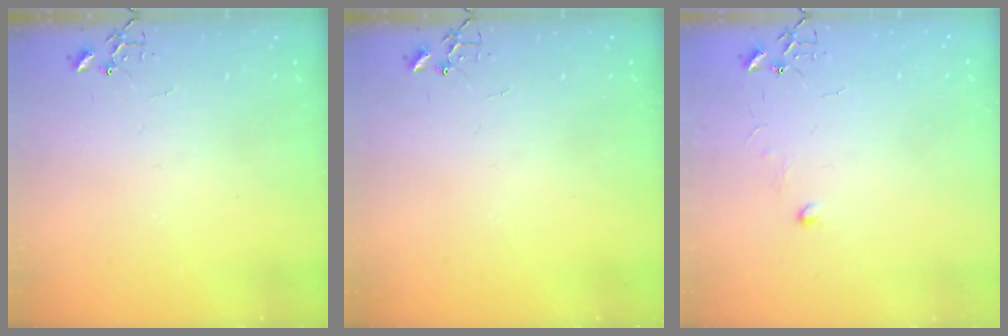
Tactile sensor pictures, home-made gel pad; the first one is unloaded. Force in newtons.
{"total": 0.0}
{"total": 5.4, "press": 5.4, "slide": 0.6}